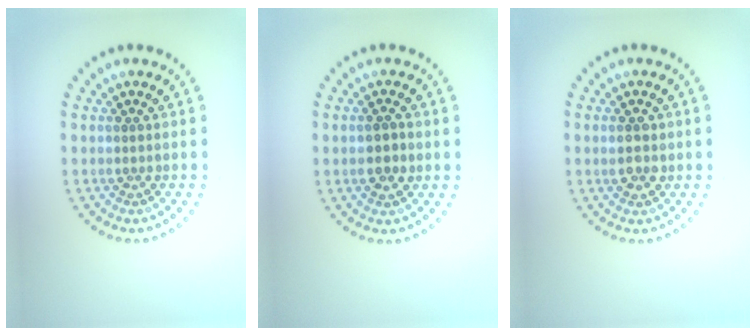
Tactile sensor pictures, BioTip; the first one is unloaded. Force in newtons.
{"total": 2.2, "press": 2.2, "slide": 0.1}
{"total": 2.1, "press": 2.0, "slide": 0.4}